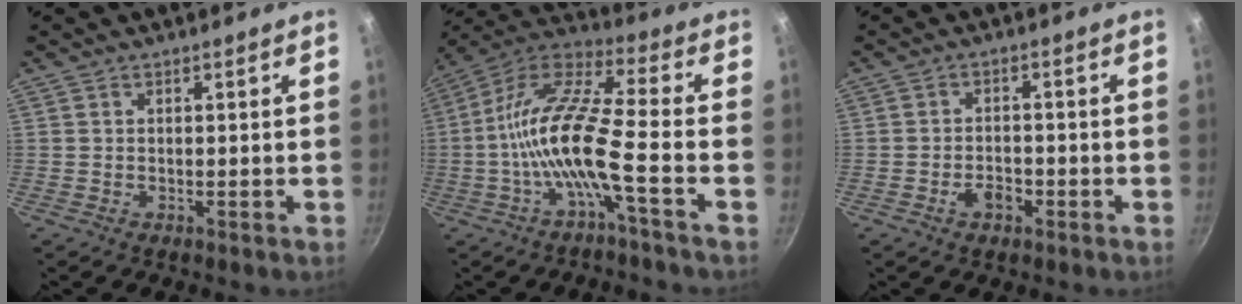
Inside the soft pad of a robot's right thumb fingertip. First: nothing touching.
{"total": 15.1, "force": [-4.0, 2.4, 14.4], "torque": [-0.283, 0.042, -0.094]}
{"total": 3.7, "force": [-1.7, 2.3, 2.4], "torque": [-0.030, 0.015, -0.029]}